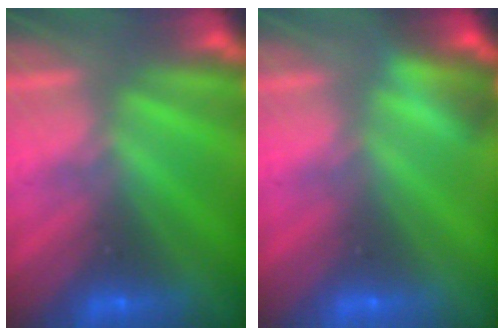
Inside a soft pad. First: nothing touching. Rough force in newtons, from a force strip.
{"total": 2.7}